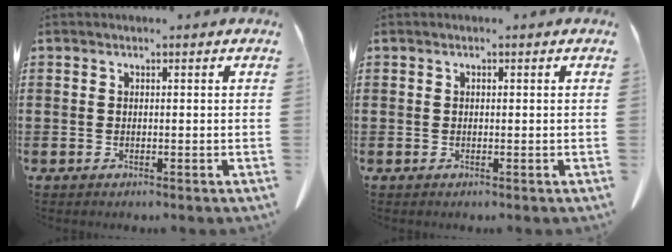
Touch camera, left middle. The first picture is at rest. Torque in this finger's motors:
{"motor_torque": [-0.07, 0.06, 0.00, 0.00]}